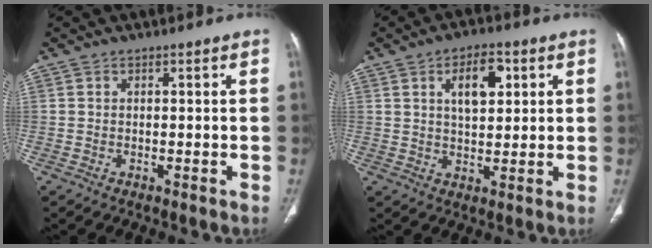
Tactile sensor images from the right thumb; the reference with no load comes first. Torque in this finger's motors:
{"motor_torque": [1.77, 2.88, 0.05, 0.35, 0.05]}